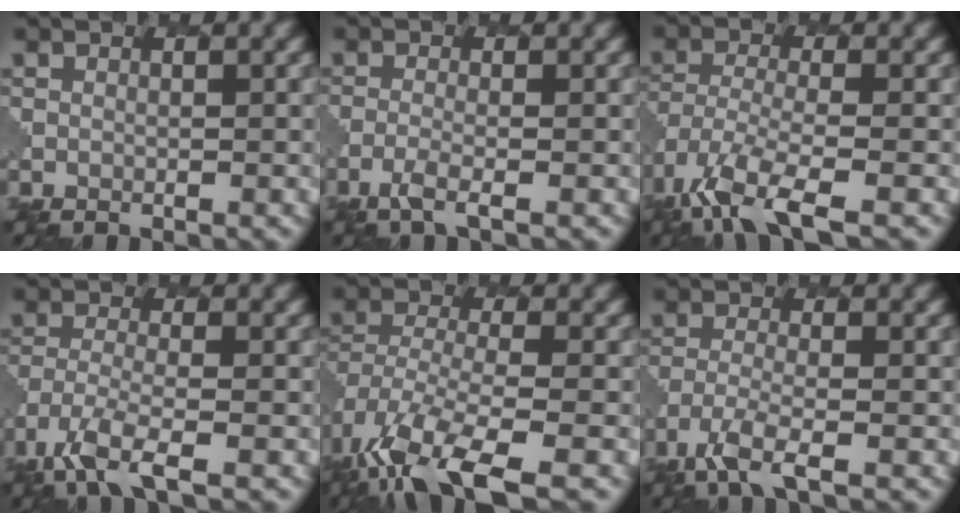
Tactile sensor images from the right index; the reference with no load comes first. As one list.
[{"total": 2.2, "force": [-1.3, 0.5, 1.7], "torque": [-0.033, -0.003, -0.038]}, {"total": 7.1, "force": [-4.5, 2.4, 5.0], "torque": [-0.105, -0.014, -0.091]}, {"total": 4.8, "force": [-3.2, 1.1, 3.4], "torque": [-0.075, -0.012, -0.068]}, {"total": 10.7, "force": [-6.4, 4.4, 7.4], "torque": [-0.166, -0.030, -0.110]}, {"total": 3.7, "force": [-2.5, 0.7, 2.7], "torque": [-0.058, -0.009, -0.057]}]